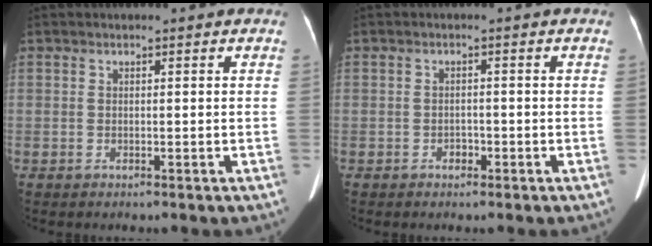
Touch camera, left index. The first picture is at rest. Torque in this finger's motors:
{"motor_torque": [-0.01, 0.00, 0.00, 0.00]}